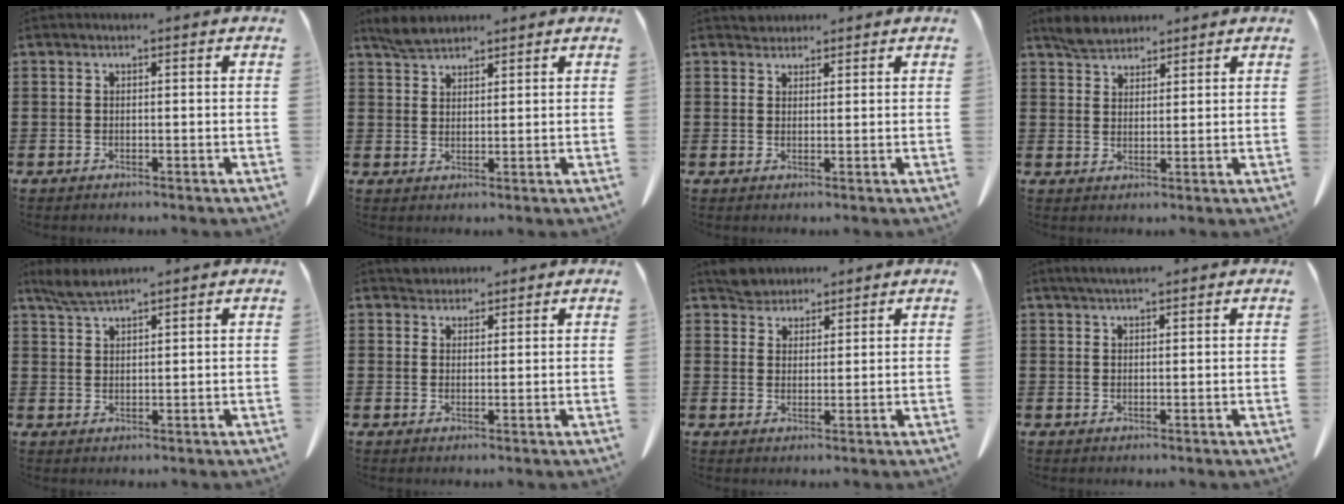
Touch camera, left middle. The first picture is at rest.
{"total": 3.1, "force": [2.8, 0.9, 1.0], "torque": [-0.026, 0.000, 0.054]}
{"total": 1.8, "force": [1.7, 0.7, 0.0], "torque": [0.002, -0.003, 0.034]}
{"total": 3.5, "force": [3.2, 1.3, 0.7], "torque": [-0.024, 0.001, 0.062]}
{"total": 3.2, "force": [2.8, 0.3, 1.5], "torque": [-0.038, -0.004, 0.053]}
{"total": 2.2, "force": [2.1, 0.8, 0.0], "torque": [0.002, -0.002, 0.041]}
{"total": 3.6, "force": [3.4, 1.3, 0.2], "torque": [-0.016, -0.001, 0.068]}
{"total": 2.0, "force": [1.7, 0.3, 1.0], "torque": [-0.024, 0.001, 0.033]}